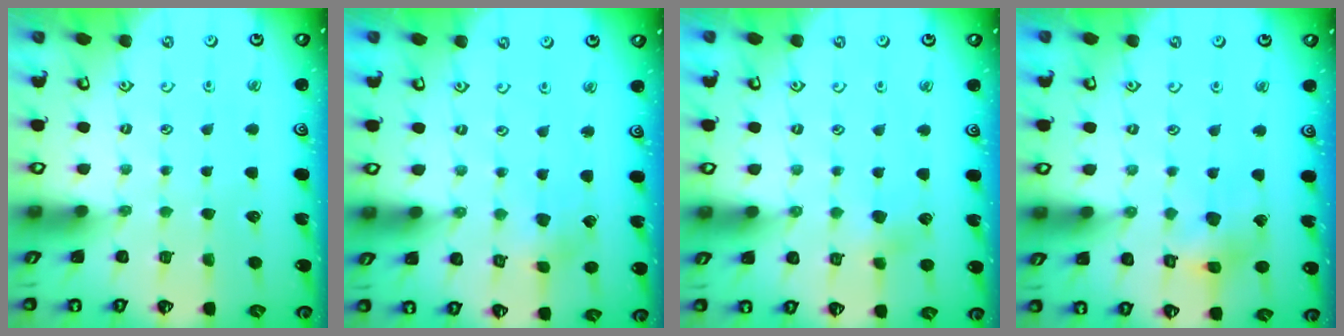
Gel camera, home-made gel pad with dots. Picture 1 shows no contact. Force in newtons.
{"total": 2.1, "press": 2.1, "slide": 0.1}
{"total": 3.9, "press": 3.9, "slide": 0.6}
{"total": 10.6, "press": 10.5, "slide": 1.3}